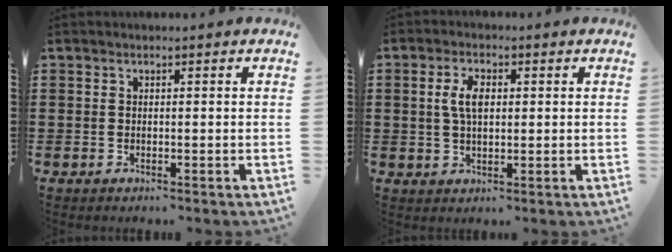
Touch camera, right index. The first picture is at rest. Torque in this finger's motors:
{"motor_torque": [0.94, 0.14, 0.30, 0.11]}